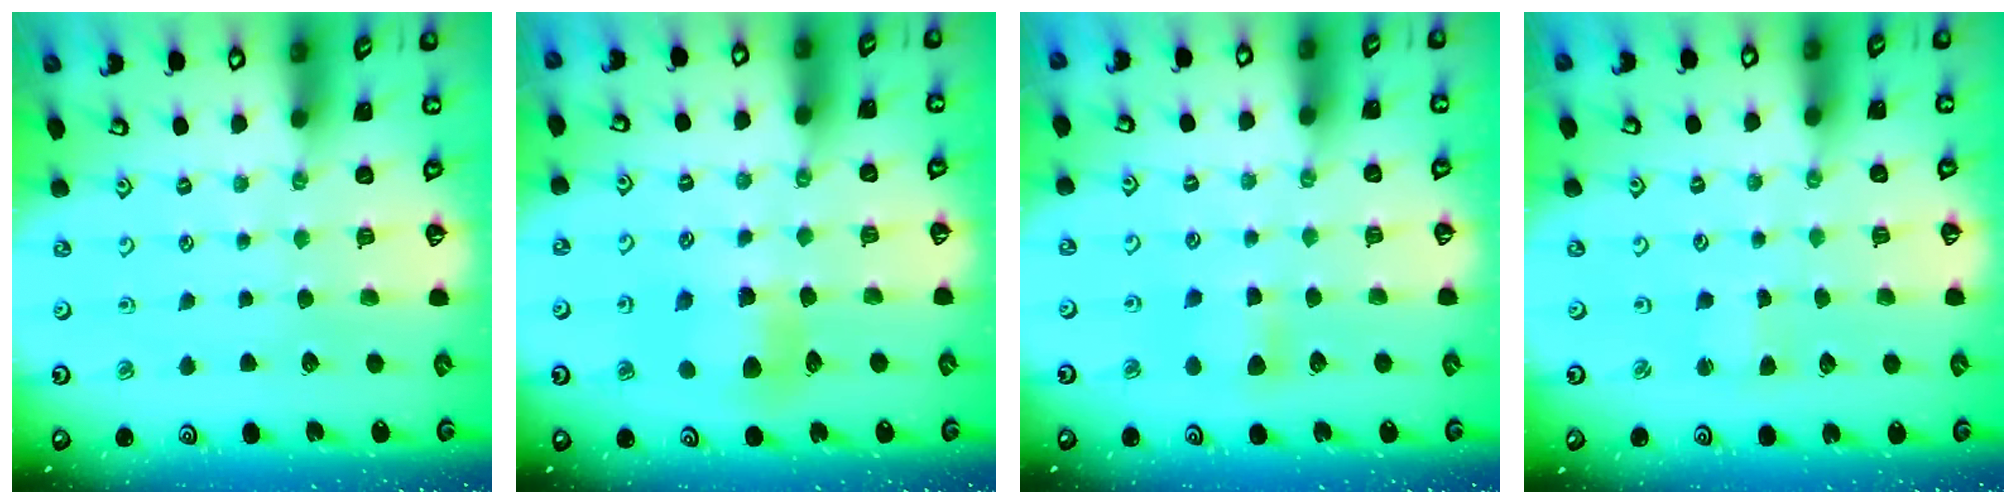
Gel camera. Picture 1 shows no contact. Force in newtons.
{"total": 7.1, "press": 7.1, "slide": 0.5}
{"total": 4.8, "press": 4.7, "slide": 0.5}
{"total": 2.0, "press": 2.0, "slide": 0.3}